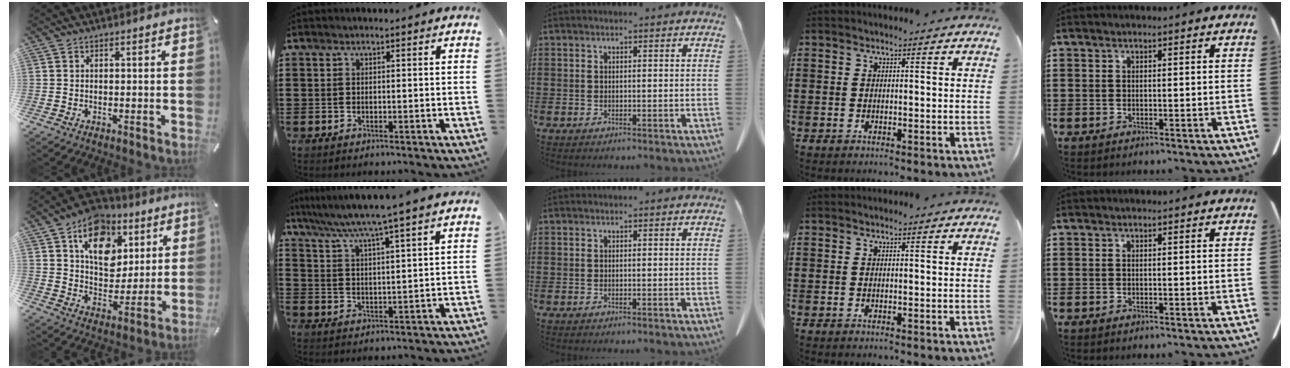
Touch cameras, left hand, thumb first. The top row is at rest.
{"thumb": {"total": 14.5, "force": [6.8, 10.8, 6.9], "torque": [-0.104, -0.033, 0.127]}, "index": {"total": 5.9, "force": [5.1, -1.4, 2.7], "torque": [-0.072, -0.033, 0.082]}}